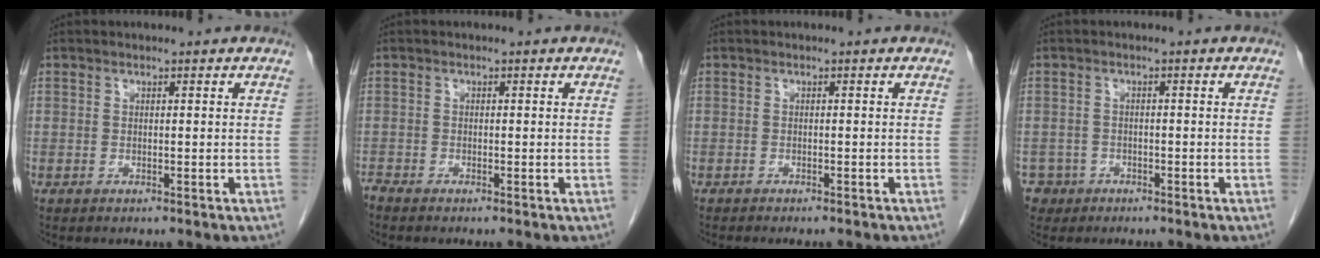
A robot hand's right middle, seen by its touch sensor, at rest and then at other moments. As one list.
[{"total": 0.9, "force": [-0.9, 0.0, 0.1], "torque": [-0.007, -0.004, -0.019]}, {"total": 4.4, "force": [-3.9, 0.5, 1.9], "torque": [-0.022, -0.007, -0.050]}, {"total": 2.9, "force": [-1.7, 2.3, -0.4], "torque": [0.006, 0.009, -0.033]}]